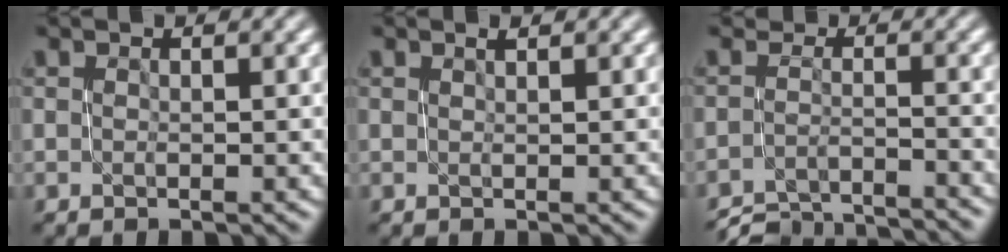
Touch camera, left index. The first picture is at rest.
{"total": 0.6, "force": [0.5, 0.1, 0.4], "torque": [-0.005, 0.003, 0.007]}
{"total": 6.5, "force": [-6.4, 1.0, 0.9], "torque": [-0.006, -0.009, -0.094]}